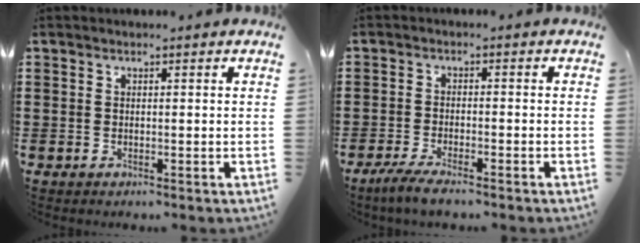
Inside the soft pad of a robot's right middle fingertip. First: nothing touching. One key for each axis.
{"total": 3.6, "fx": -3.2, "fy": 0.3, "fz": 1.6, "tx": -0.041, "ty": -0.006, "tz": -0.065}